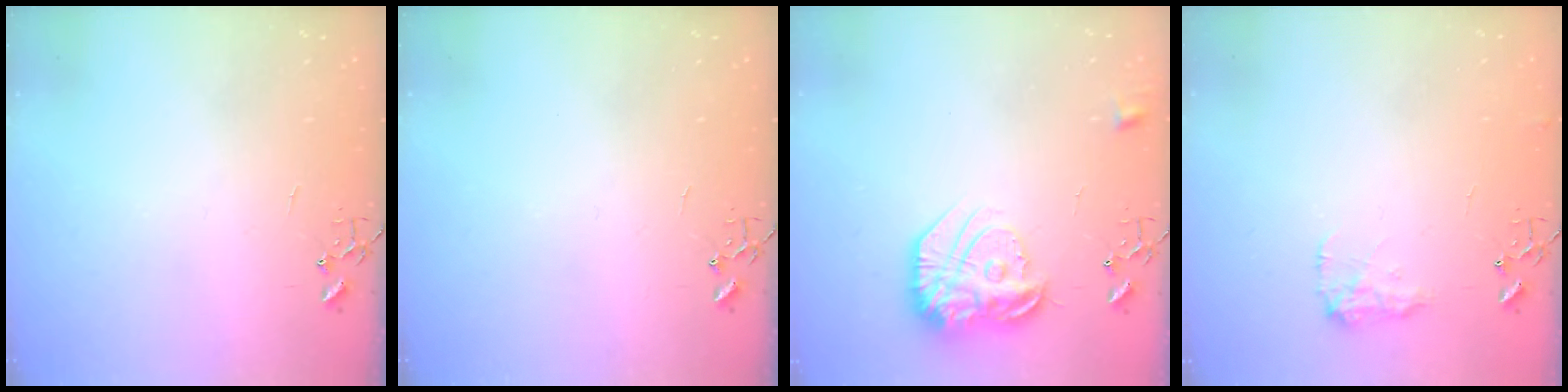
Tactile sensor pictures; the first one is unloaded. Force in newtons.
{"total": 0.0}
{"total": 18.4, "press": 18.3, "slide": 1.7}
{"total": 8.7, "press": 8.6, "slide": 0.5}